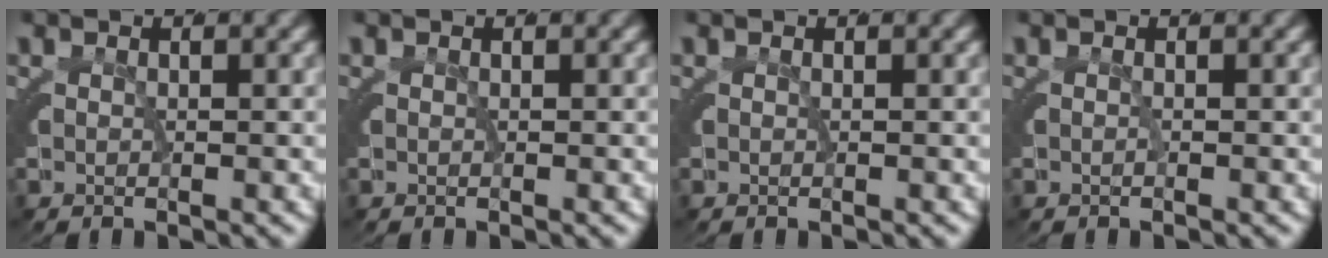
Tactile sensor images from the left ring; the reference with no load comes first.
{"total": 0.0}
{"total": 0.0}
{"total": 0.0}